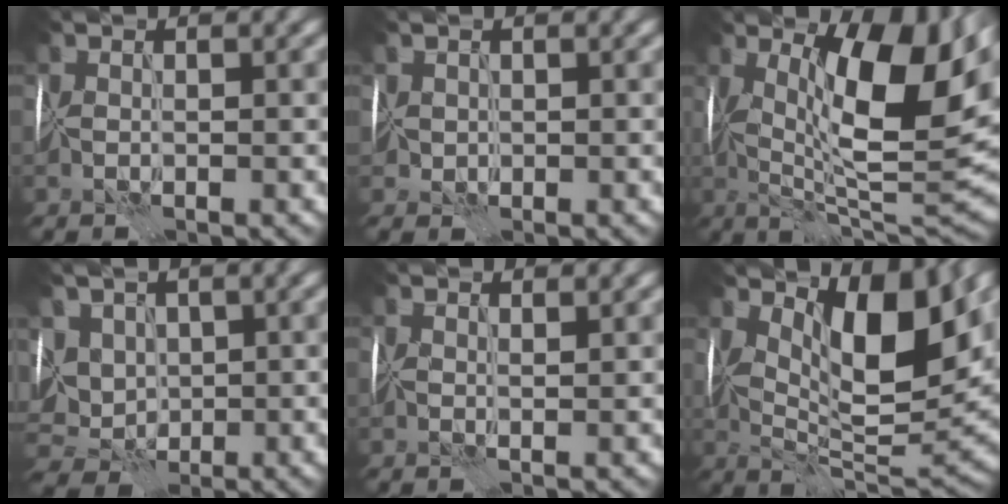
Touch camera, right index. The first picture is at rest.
{"total": 1.4, "force": [0.3, 1.3, 0.2], "torque": [-0.010, 0.002, 0.006]}
{"total": 15.0, "force": [3.4, 5.5, 13.6], "torque": [-0.207, -0.002, 0.055]}
{"total": 4.4, "force": [1.4, 3.8, 1.8], "torque": [-0.048, 0.013, 0.027]}
{"total": 1.3, "force": [1.0, 0.2, 0.9], "torque": [-0.010, 0.000, 0.015]}
{"total": 10.3, "force": [3.7, 4.3, 8.6], "torque": [-0.137, -0.008, 0.066]}